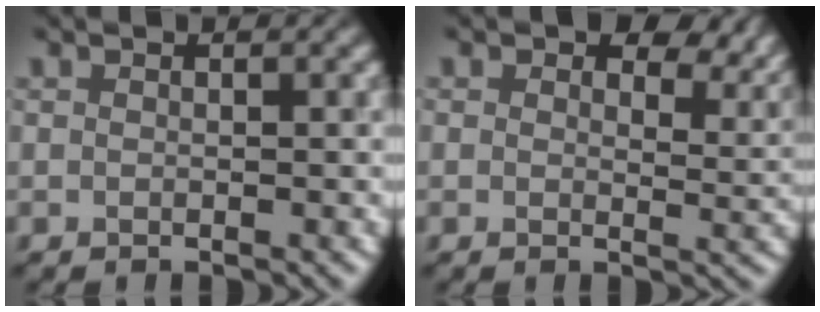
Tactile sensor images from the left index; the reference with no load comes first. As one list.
[{"total": 7.8, "force": [4.9, 4.1, 4.5], "torque": [-0.054, -0.005, 0.070]}]